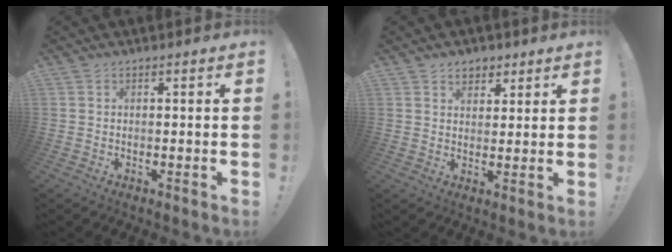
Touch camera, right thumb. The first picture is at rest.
{"total": 4.5, "force": [2.9, 3.3, 1.1], "torque": [-0.008, -0.016, 0.053]}